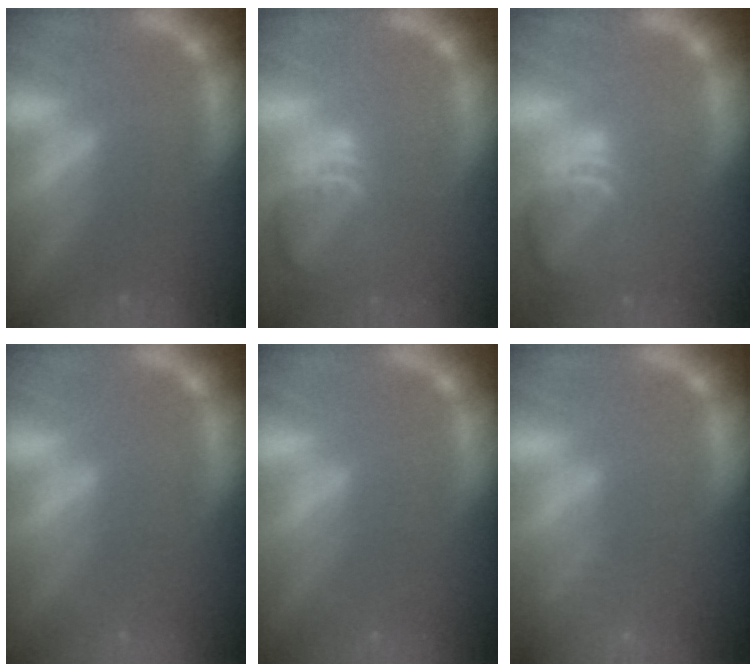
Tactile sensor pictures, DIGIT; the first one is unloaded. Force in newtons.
{"total": 7.0}
{"total": 8.0}
{"total": 1.4}
{"total": 0.9}
{"total": 7.5}